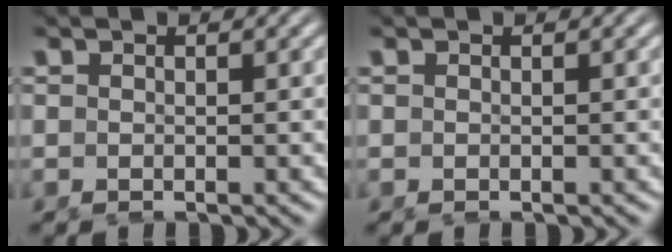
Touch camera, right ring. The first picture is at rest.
{"total": 0.0}